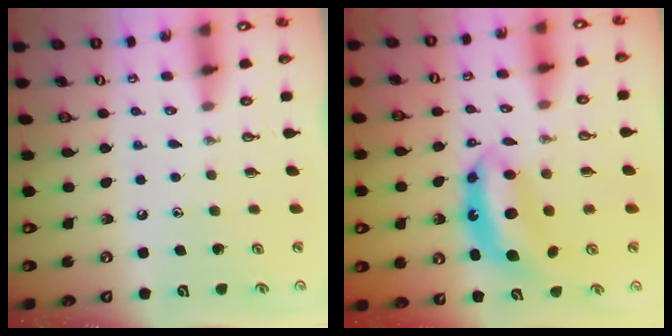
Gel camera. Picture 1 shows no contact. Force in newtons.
{"total": 7.2, "press": 7.2, "slide": 0.7}